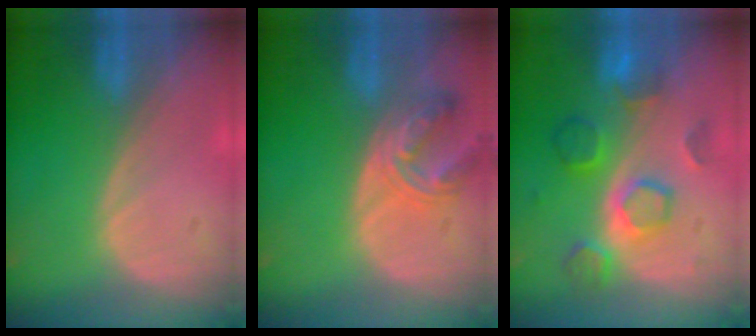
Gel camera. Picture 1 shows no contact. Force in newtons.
{"total": 6.8, "press": 6.3, "slide": 2.5}
{"total": 8.2, "press": 7.7, "slide": 2.9}